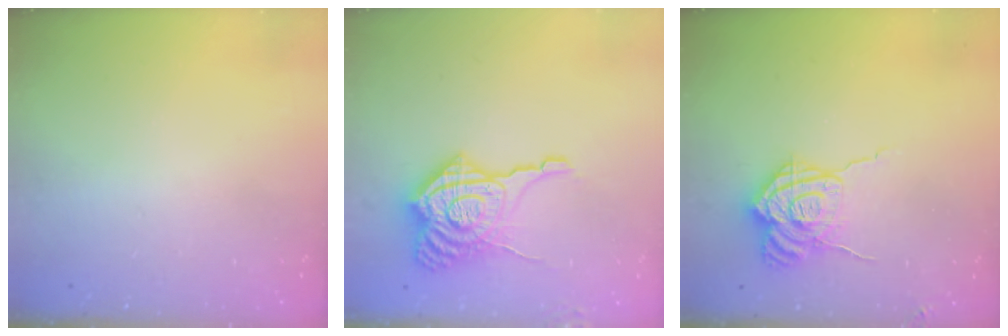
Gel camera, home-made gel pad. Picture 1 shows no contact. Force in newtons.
{"total": 16.3, "press": 16.2, "slide": 1.8}
{"total": 13.9, "press": 13.8, "slide": 1.5}